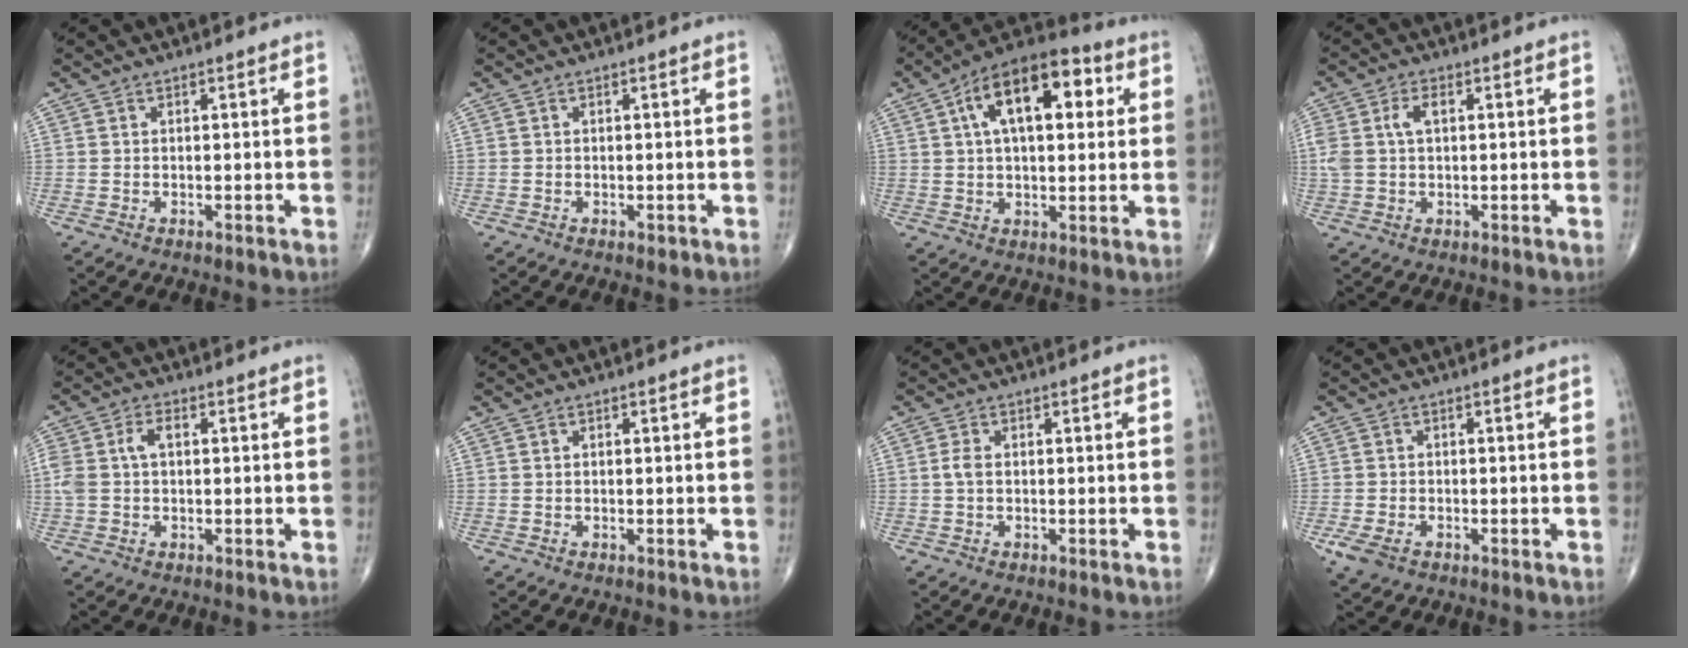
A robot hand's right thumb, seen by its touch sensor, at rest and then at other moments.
{"total": 0.8, "force": [-0.3, 0.5, 0.6], "torque": [-0.007, -0.002, -0.004]}
{"total": 16.7, "force": [5.0, 8.4, 13.6], "torque": [-0.190, 0.023, 0.069]}
{"total": 5.3, "force": [1.1, 3.1, 4.2], "torque": [-0.107, 0.017, 0.024]}
{"total": 5.4, "force": [0.6, 3.3, 4.2], "torque": [-0.110, 0.022, 0.014]}
{"total": 0.0}
{"total": 0.8, "force": [0.0, 0.5, 0.7], "torque": [-0.014, 0.000, -0.002]}
{"total": 4.1, "force": [-1.9, 2.6, 2.6], "torque": [-0.062, 0.001, -0.031]}